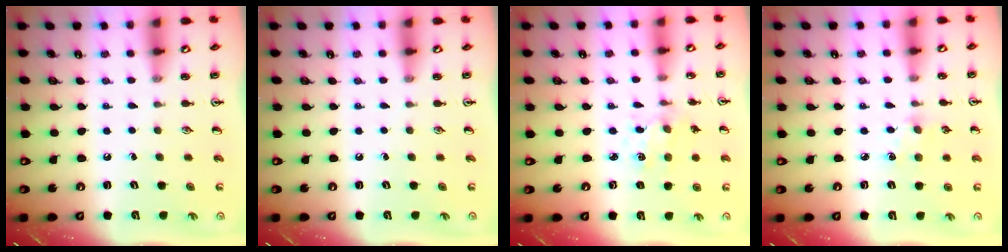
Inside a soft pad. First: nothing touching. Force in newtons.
{"total": 0.0}
{"total": 1.7, "press": 1.7, "slide": 0.3}
{"total": 5.6, "press": 5.5, "slide": 0.6}